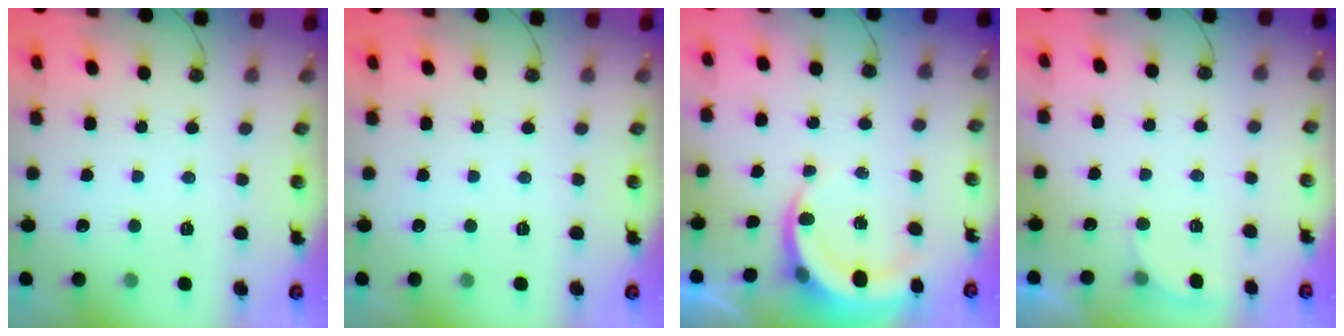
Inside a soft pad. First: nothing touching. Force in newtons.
{"total": 0.0}
{"total": 5.1, "press": 5.0, "slide": 0.6}
{"total": 2.2, "press": 2.0, "slide": 1.0}